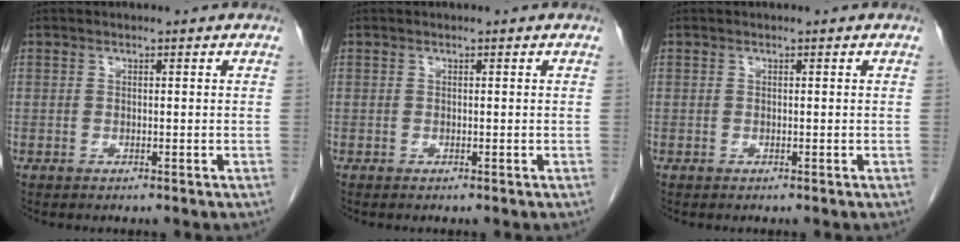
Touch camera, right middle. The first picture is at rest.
{"total": 0.0}
{"total": 0.0}